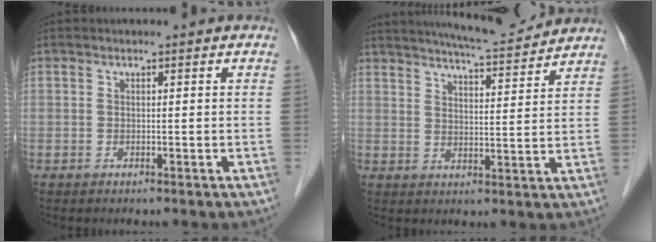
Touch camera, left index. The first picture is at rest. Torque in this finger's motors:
{"motor_torque": [0.07, -0.43, 0.55, 0.12]}